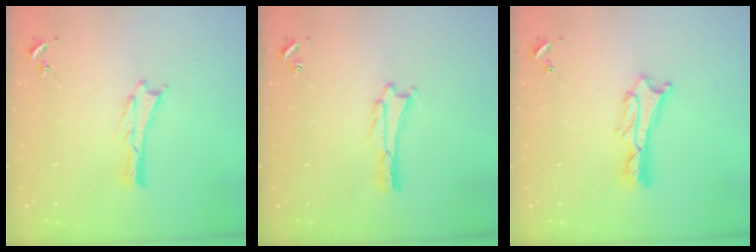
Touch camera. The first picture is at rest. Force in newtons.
{"total": 1.6, "press": 1.6, "slide": 0.2}
{"total": 2.6, "press": 2.6, "slide": 0.3}